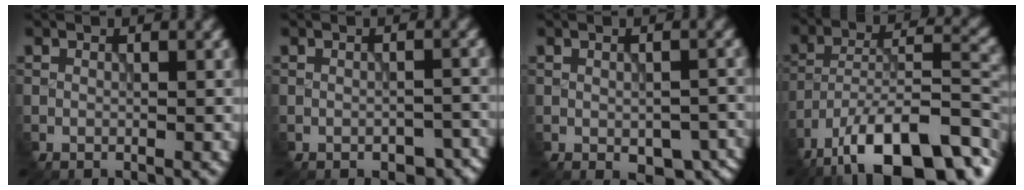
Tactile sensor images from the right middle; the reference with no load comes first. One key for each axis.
{"total": 4.8, "fx": -3.3, "fy": 2.6, "fz": 2.3, "tx": -0.029, "ty": -0.004, "tz": -0.024}
{"total": 5.1, "fx": -2.7, "fy": 2.8, "fz": 3.4, "tx": -0.043, "ty": -0.022, "tz": -0.019}
{"total": 14.0, "fx": -9.7, "fy": 5.0, "fz": 8.9, "tx": -0.152, "ty": 0.005, "tz": -0.165}